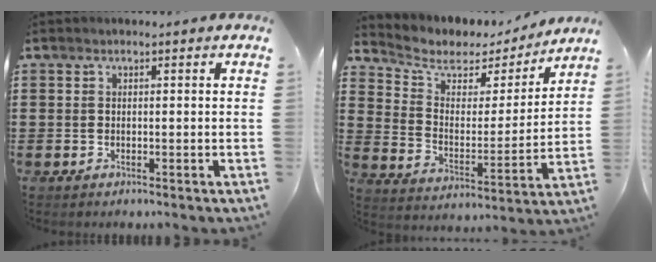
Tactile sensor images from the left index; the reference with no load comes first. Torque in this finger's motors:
{"motor_torque": [0.00, -0.54, 0.26, 0.06]}